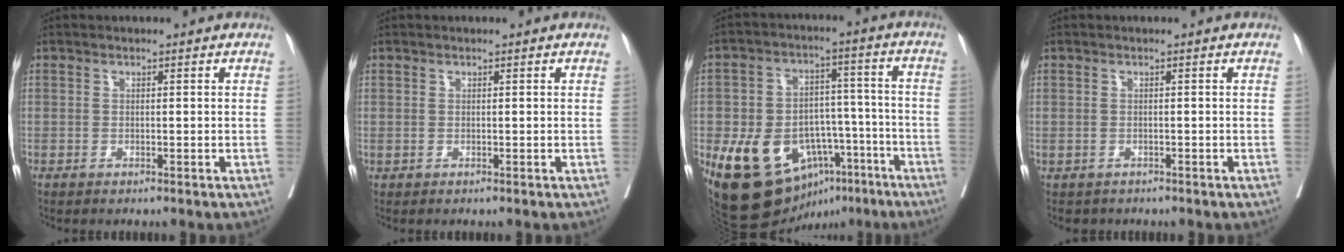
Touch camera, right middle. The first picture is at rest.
{"total": 0.0}
{"total": 18.7, "force": [-9.4, 12.0, 10.9], "torque": [-0.179, 0.035, -0.134]}
{"total": 2.0, "force": [-1.6, 1.1, 0.2], "torque": [-0.007, -0.001, -0.024]}